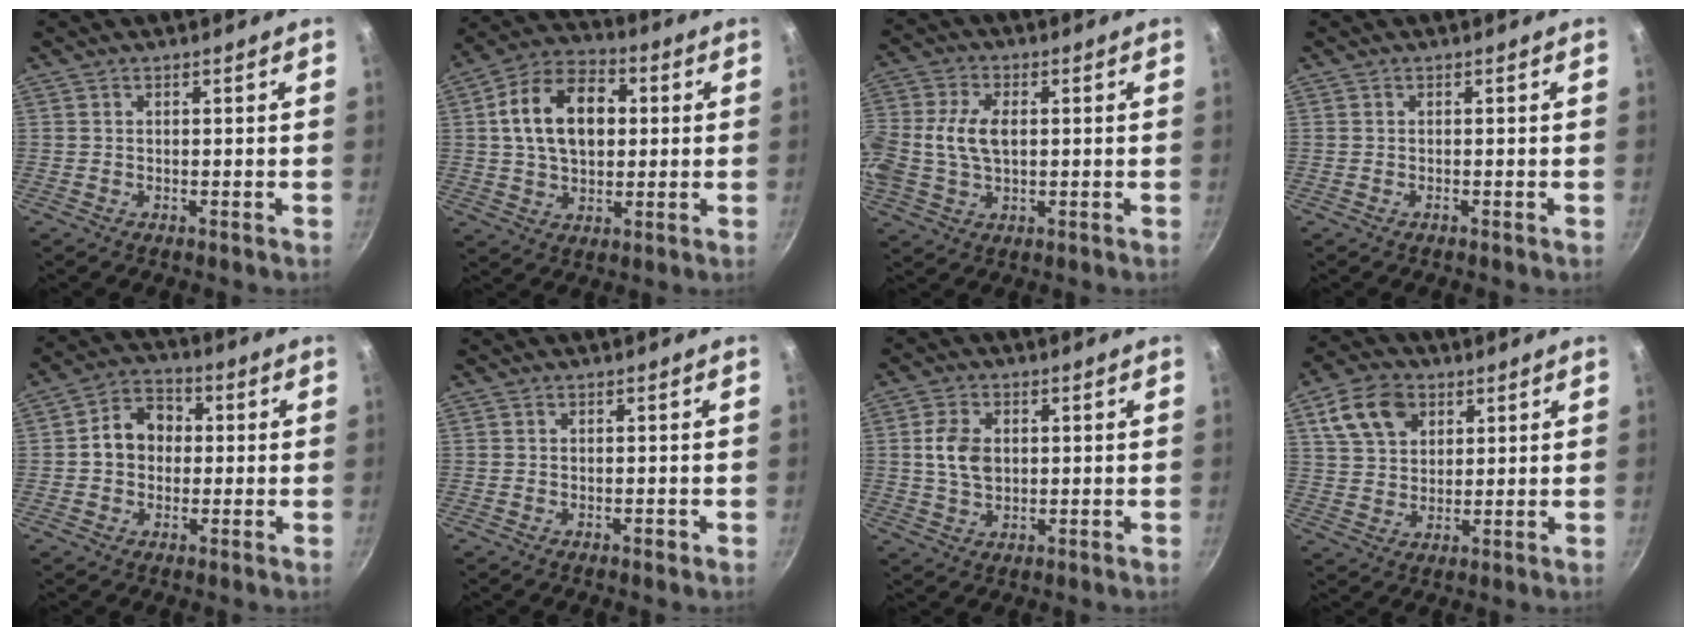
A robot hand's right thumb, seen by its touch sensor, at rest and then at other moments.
{"total": 15.5, "force": [2.4, 10.4, 11.2], "torque": [-0.161, 0.020, 0.028]}
{"total": 11.2, "force": [0.6, 7.2, 8.6], "torque": [-0.179, 0.020, 0.003]}
{"total": 0.0}
{"total": 8.6, "force": [0.3, 7.1, 4.9], "torque": [-0.045, 0.022, -0.010]}
{"total": 0.8, "force": [-0.4, 0.4, 0.5], "torque": [-0.006, 0.003, -0.005]}
{"total": 6.9, "force": [0.8, 4.9, 4.8], "torque": [-0.079, 0.005, 0.015]}
{"total": 10.8, "force": [4.8, 7.7, 5.9], "torque": [-0.089, 0.001, 0.085]}